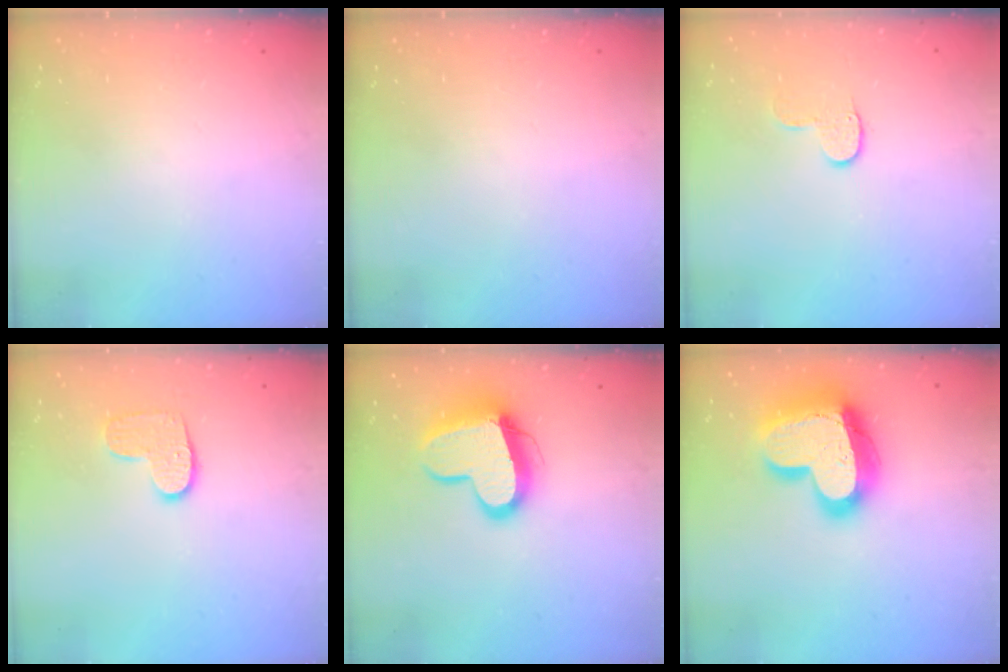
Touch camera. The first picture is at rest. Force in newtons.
{"total": 0.0}
{"total": 6.0, "press": 6.0, "slide": 0.6}
{"total": 8.3, "press": 8.3, "slide": 0.3}
{"total": 14.7, "press": 14.6, "slide": 1.3}
{"total": 23.4, "press": 23.3, "slide": 1.9}